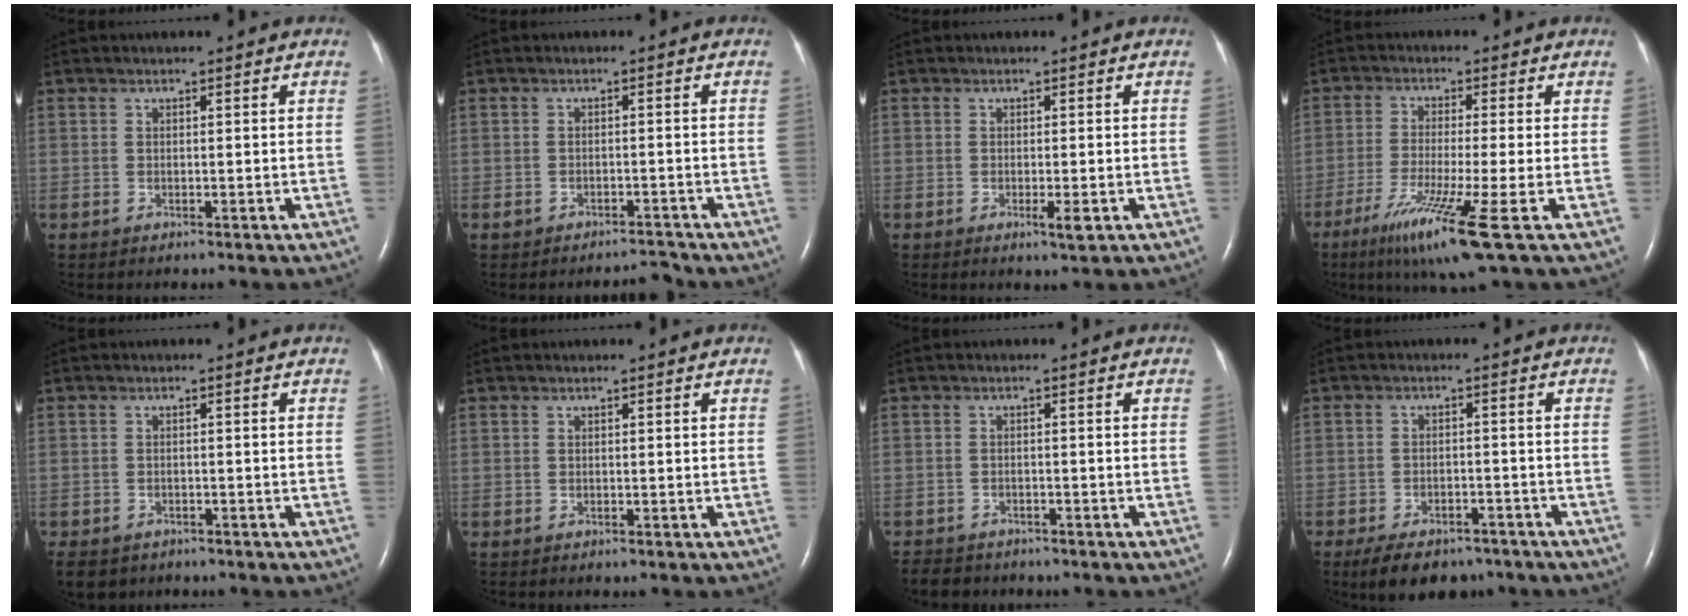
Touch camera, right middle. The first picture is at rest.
{"total": 1.9, "force": [-1.8, 0.4, 0.2], "torque": [-0.007, 0.000, -0.024]}
{"total": 1.7, "force": [-0.6, 0.2, 1.6], "torque": [-0.025, -0.005, -0.009]}
{"total": 10.5, "force": [-5.4, -1.2, 8.9], "torque": [-0.170, -0.038, -0.096]}
{"total": 7.1, "force": [-4.8, 4.7, 2.2], "torque": [-0.052, -0.007, -0.064]}
{"total": 0.0}
{"total": 4.7, "force": [-4.1, 2.0, 0.7], "torque": [-0.013, -0.005, -0.062]}
{"total": 9.6, "force": [-7.5, 4.4, 4.1], "torque": [-0.063, 0.001, -0.109]}